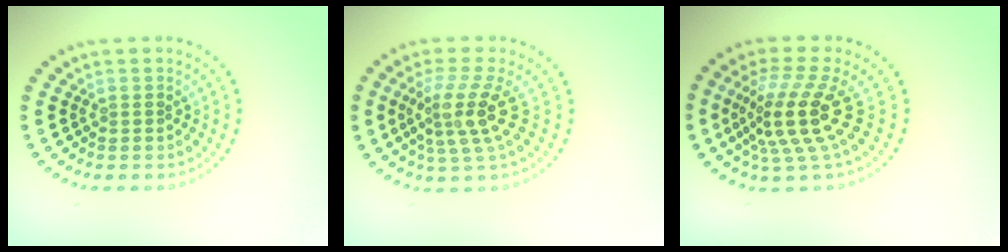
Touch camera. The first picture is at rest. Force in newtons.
{"total": 4.0, "press": 2.8, "slide": 2.9}
{"total": 5.1, "press": 3.6, "slide": 3.5}